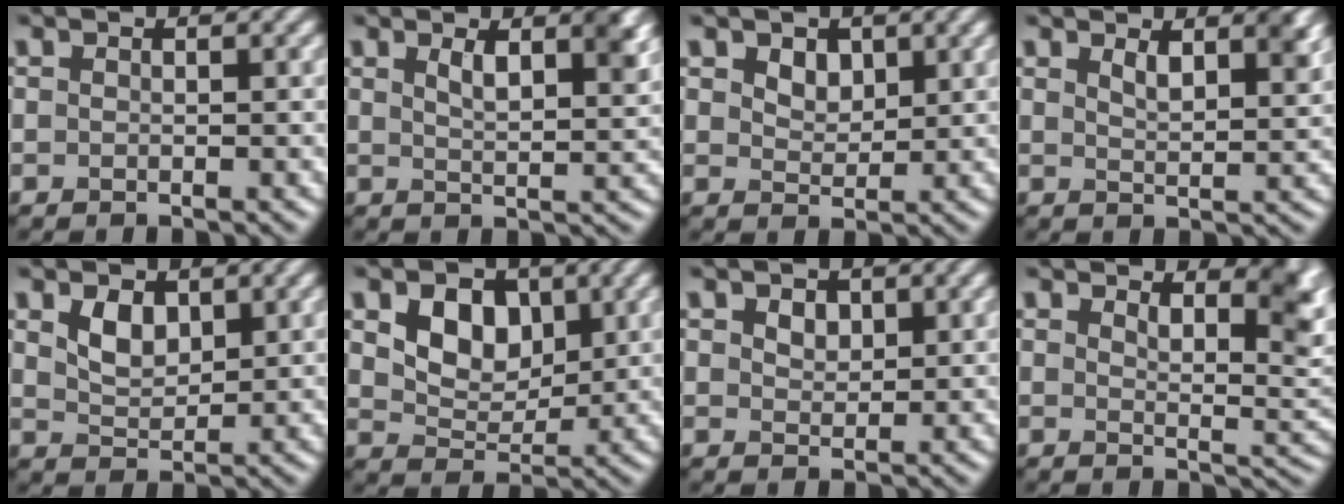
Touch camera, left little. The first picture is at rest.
{"total": 3.9, "force": [2.0, 1.2, 3.1], "torque": [-0.049, -0.001, 0.033]}
{"total": 2.1, "force": [1.2, 1.3, 1.1], "torque": [-0.025, -0.003, 0.021]}
{"total": 3.3, "force": [2.1, 1.1, 2.3], "torque": [-0.039, -0.004, 0.036]}
{"total": 2.8, "force": [1.4, 1.7, 1.7], "torque": [-0.038, -0.003, 0.031]}
{"total": 5.0, "force": [1.8, 3.5, 3.1], "torque": [-0.064, -0.007, 0.027]}
{"total": 1.8, "force": [1.0, 1.2, 0.9], "torque": [-0.020, 0.000, 0.018]}
{"total": 5.2, "force": [3.3, 1.9, 3.6], "torque": [-0.044, -0.007, 0.047]}